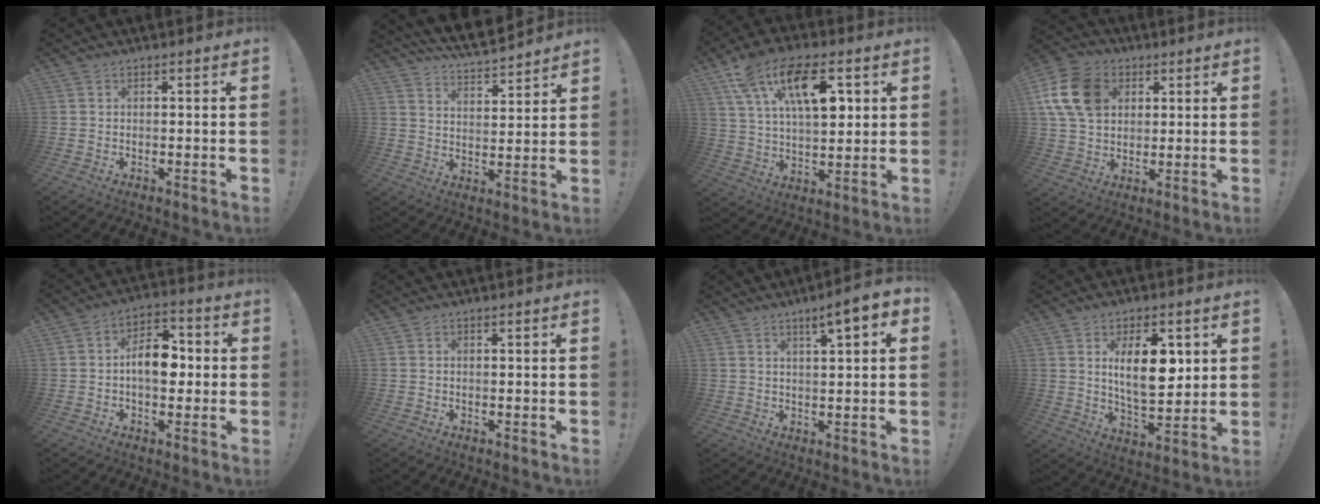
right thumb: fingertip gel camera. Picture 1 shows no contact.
{"total": 8.1, "force": [7.5, 1.6, 2.5], "torque": [-0.053, -0.068, 0.136]}
{"total": 18.9, "force": [8.3, 9.5, 14.1], "torque": [-0.234, -0.021, 0.142]}
{"total": 16.1, "force": [5.1, 12.3, 9.1], "torque": [-0.155, -0.009, 0.104]}
{"total": 11.3, "force": [-0.6, 7.0, 8.8], "torque": [-0.128, 0.015, -0.009]}
{"total": 0.0}
{"total": 6.3, "force": [3.5, 0.8, 5.1], "torque": [-0.072, -0.022, 0.052]}
{"total": 13.5, "force": [3.6, 6.4, 11.3], "torque": [-0.175, -0.011, 0.054]}